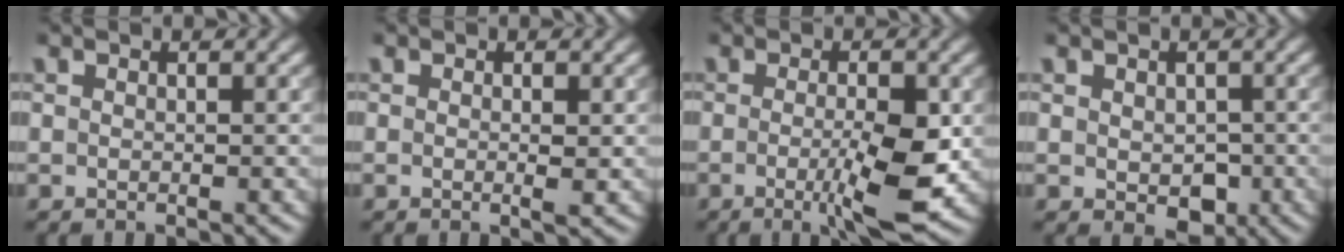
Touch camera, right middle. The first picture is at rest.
{"total": 1.2, "force": [0.0, 0.2, 1.2], "torque": [-0.019, -0.003, -0.002]}
{"total": 5.2, "force": [-1.1, 1.0, 5.0], "torque": [-0.087, -0.012, -0.016]}
{"total": 2.7, "force": [-0.5, 1.9, 1.8], "torque": [-0.024, -0.009, -0.004]}